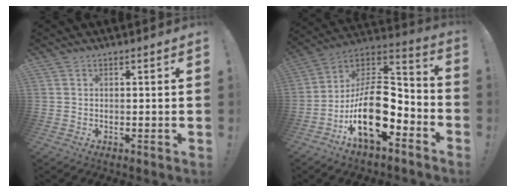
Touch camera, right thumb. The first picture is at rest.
{"total": 20.5, "force": [-5.9, 10.9, 16.4], "torque": [-0.287, 0.027, -0.091]}